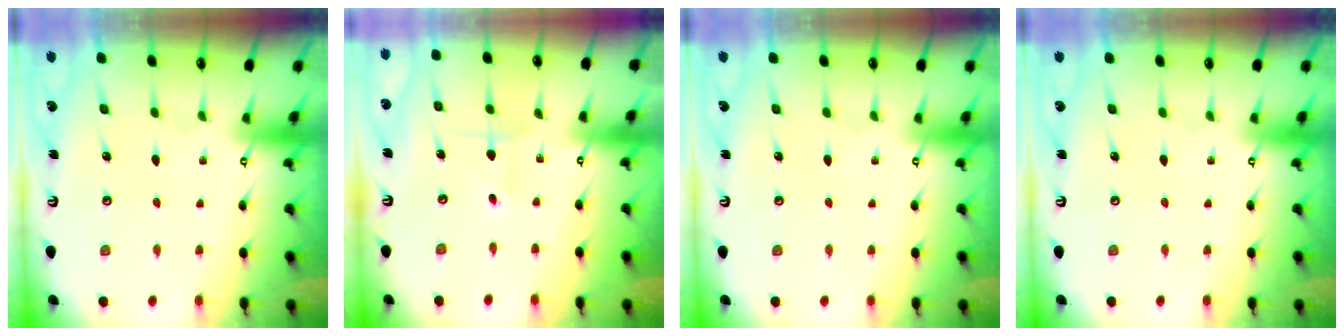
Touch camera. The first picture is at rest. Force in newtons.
{"total": 2.7, "press": 2.7, "slide": 0.2}
{"total": 0.0}
{"total": 0.0}